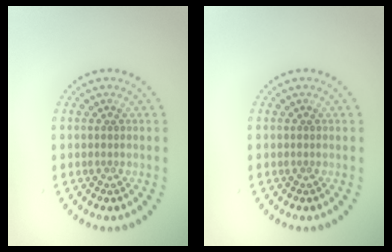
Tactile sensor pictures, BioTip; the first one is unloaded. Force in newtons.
{"total": 0.0}